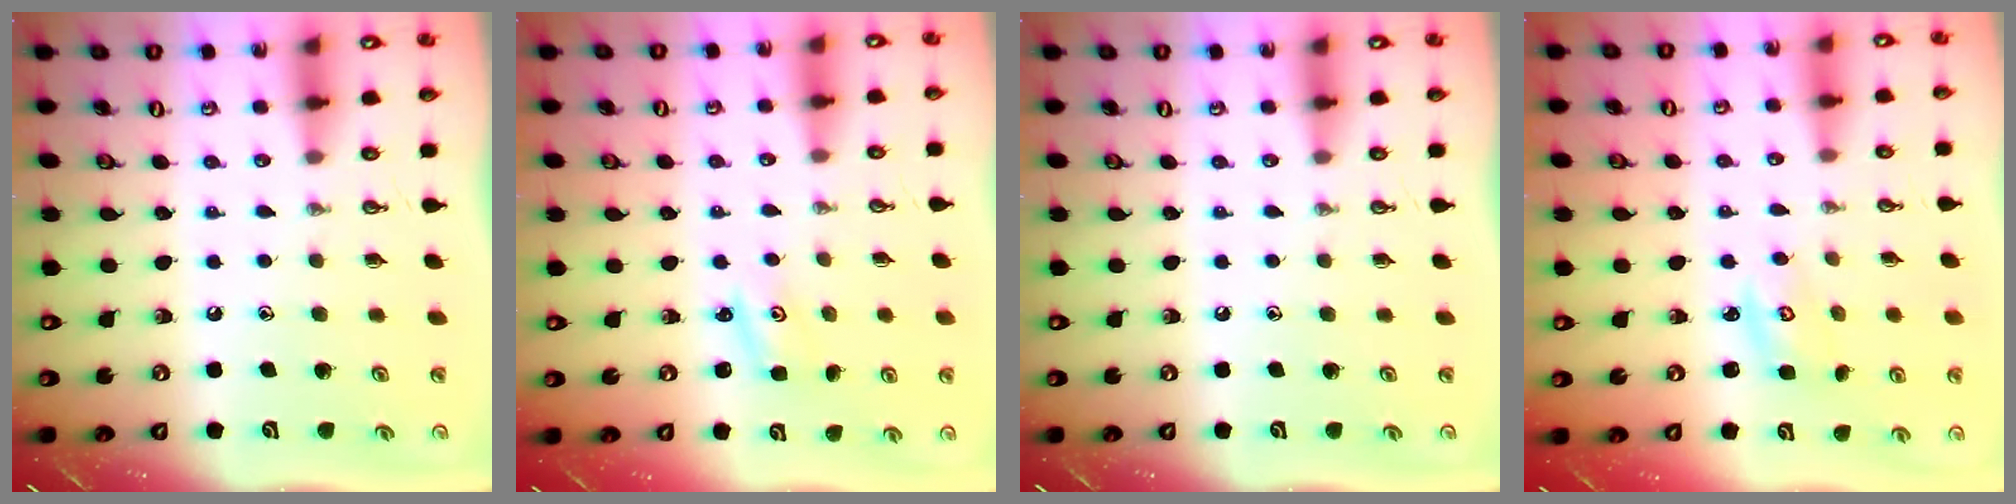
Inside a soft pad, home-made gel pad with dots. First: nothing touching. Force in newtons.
{"total": 1.6, "press": 1.6, "slide": 0.2}
{"total": 0.0}
{"total": 2.8, "press": 2.8, "slide": 0.3}